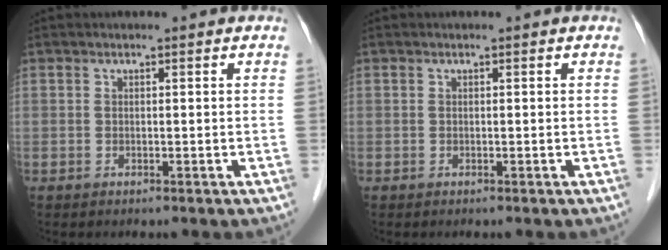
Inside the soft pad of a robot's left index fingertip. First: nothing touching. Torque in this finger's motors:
{"motor_torque": [0.00, 0.00, 0.00, 0.00]}